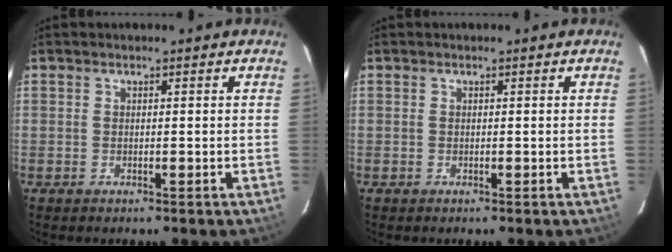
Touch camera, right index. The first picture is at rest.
{"total": 0.0}